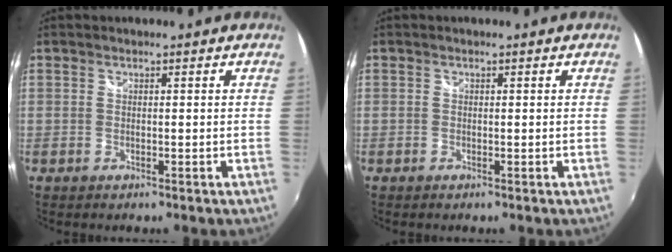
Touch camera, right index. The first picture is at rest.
{"total": 0.0}